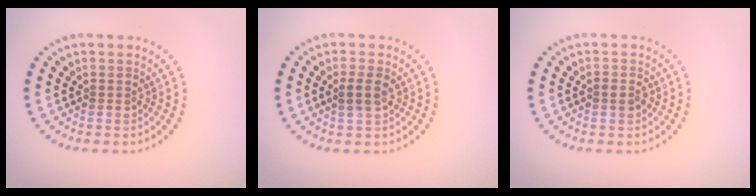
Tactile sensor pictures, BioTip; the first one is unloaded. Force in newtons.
{"total": 1.4, "press": 1.3, "slide": 0.6}
{"total": 1.0, "press": 1.0, "slide": 0.1}